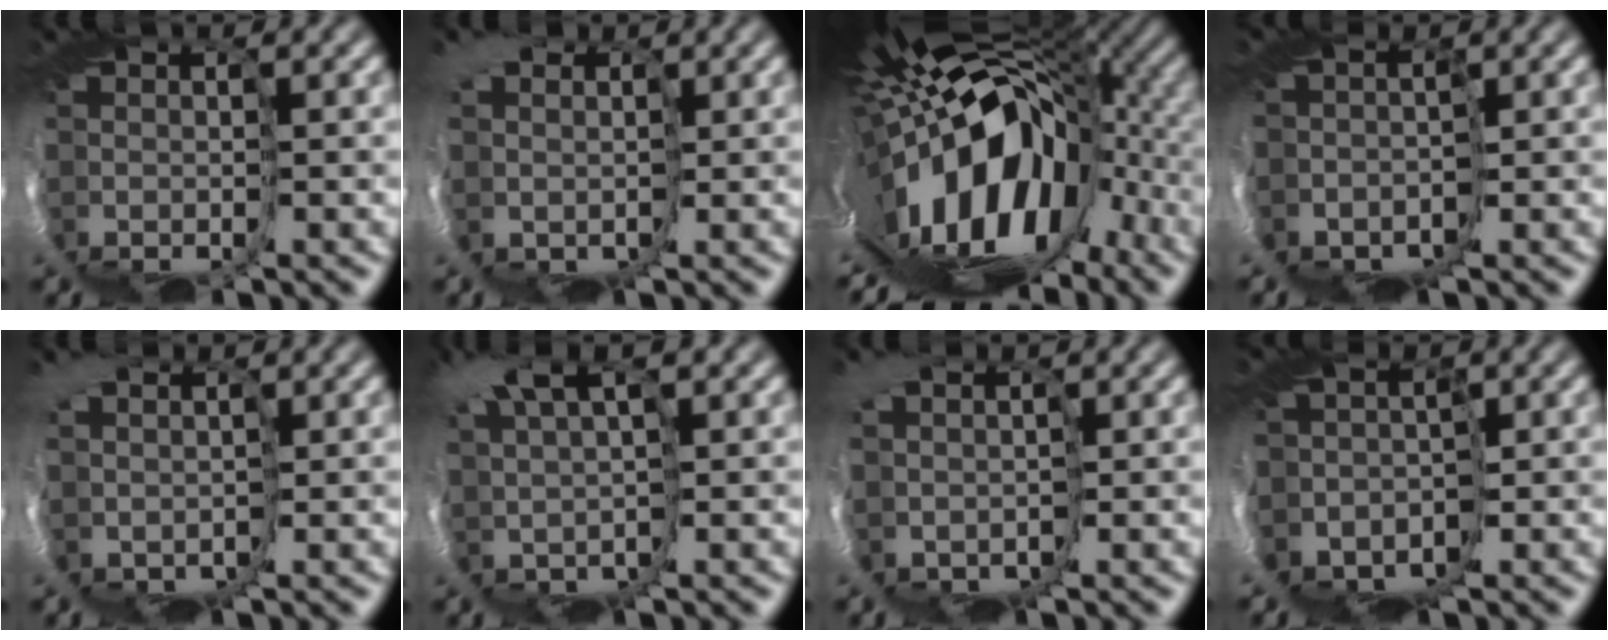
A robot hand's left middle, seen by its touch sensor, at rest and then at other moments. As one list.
[{"total": 5.5, "force": [1.5, 4.6, 2.7], "torque": [-0.054, -0.014, 0.011]}, {"total": 17.7, "force": [-1.6, 9.3, 14.9], "torque": [-0.273, -0.012, -0.045]}, {"total": 6.6, "force": [-2.1, 4.9, 3.9], "torque": [-0.076, 0.000, -0.025]}, {"total": 4.2, "force": [1.2, 3.3, 2.3], "torque": [-0.050, -0.020, 0.012]}, {"total": 4.7, "force": [3.0, 1.4, 3.3], "torque": [-0.091, 0.007, 0.041]}, {"total": 4.4, "force": [0.6, 3.5, 2.7], "torque": [-0.062, -0.021, 0.008]}, {"total": 8.7, "force": [-3.9, 6.3, 4.5], "torque": [-0.080, 0.004, -0.066]}]